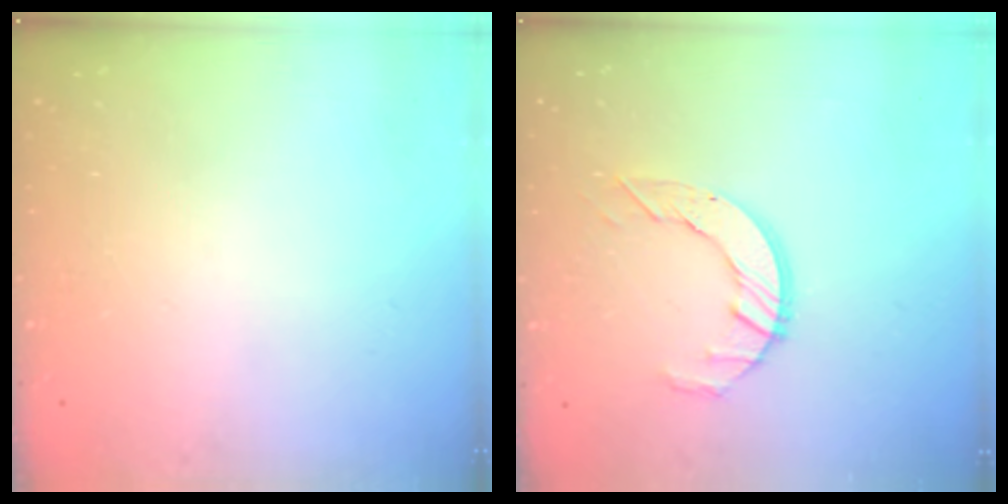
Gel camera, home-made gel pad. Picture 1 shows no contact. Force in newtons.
{"total": 5.8, "press": 5.8, "slide": 0.4}